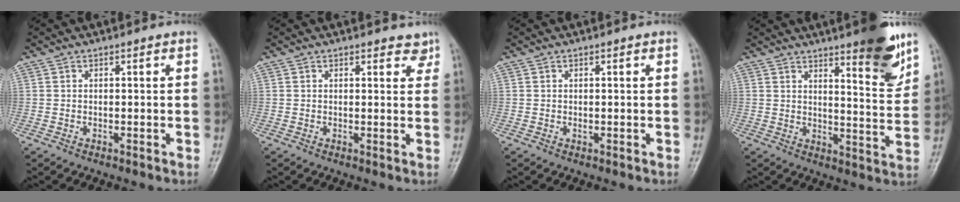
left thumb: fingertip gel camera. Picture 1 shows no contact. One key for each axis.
{"total": 2.6, "fx": 1.9, "fy": 1.3, "fz": 1.1, "tx": 0.008, "ty": -0.010, "tz": 0.020}
{"total": 0.6, "fx": 0.0, "fy": 0.3, "fz": 0.5, "tx": -0.009, "ty": 0.002, "tz": 0.004}
{"total": 11.5, "fx": 7.6, "fy": 2.4, "fz": 8.3, "tx": -0.087, "ty": -0.053, "tz": 0.108}